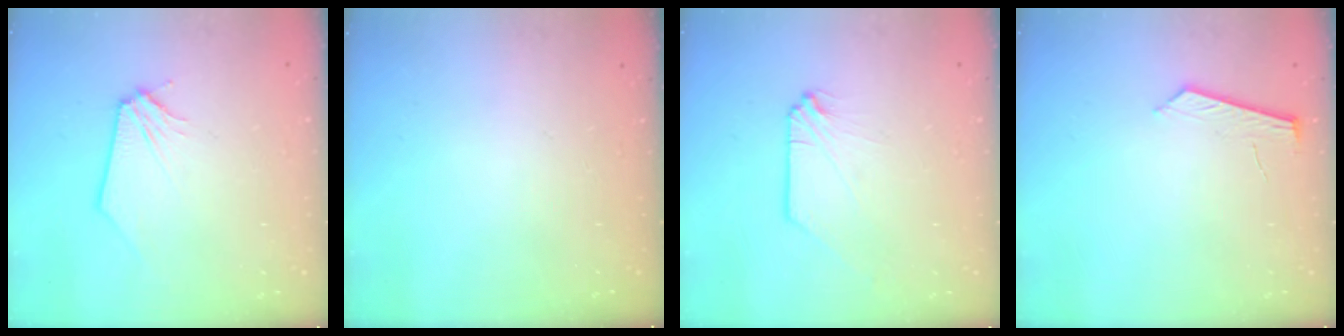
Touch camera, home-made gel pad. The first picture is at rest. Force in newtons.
{"total": 0.0}
{"total": 0.0}
{"total": 4.4, "press": 4.4, "slide": 0.5}